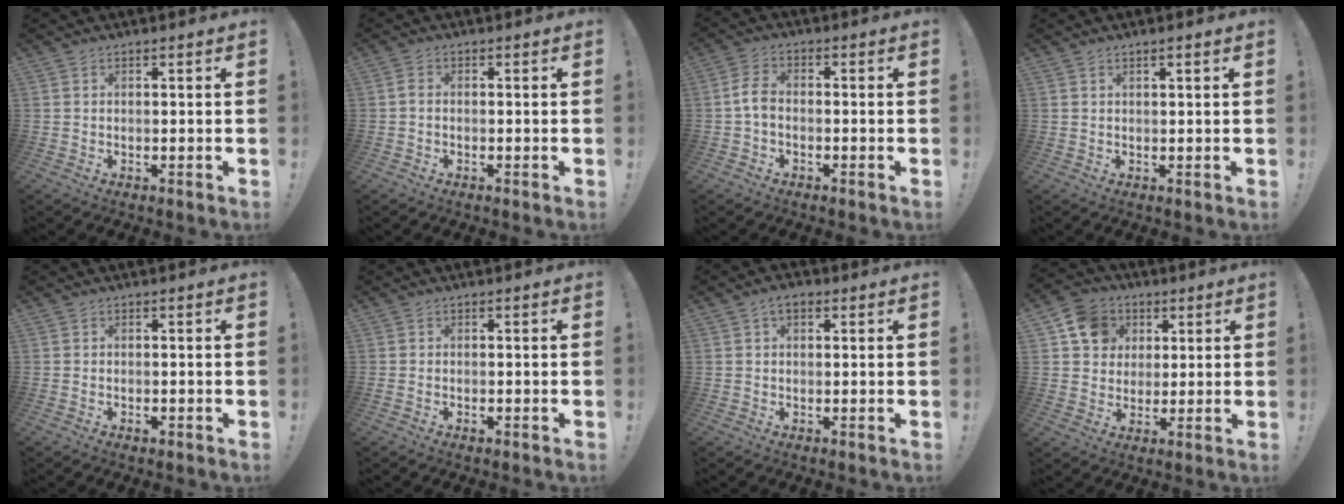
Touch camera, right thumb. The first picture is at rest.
{"total": 1.5, "force": [-0.6, 0.8, 1.1], "torque": [-0.018, 0.006, -0.012]}
{"total": 5.5, "force": [-1.1, 3.5, 4.1], "torque": [-0.082, 0.012, -0.019]}
{"total": 1.4, "force": [0.8, 0.0, 1.1], "torque": [-0.015, -0.003, 0.011]}
{"total": 0.8, "force": [-0.6, 0.3, 0.4], "torque": [-0.005, 0.002, -0.011]}
{"total": 0.7, "force": [-0.5, 0.3, 0.4], "torque": [-0.007, 0.001, -0.010]}
{"total": 3.6, "force": [1.4, 2.1, 2.6], "torque": [-0.036, -0.001, 0.025]}
{"total": 11.8, "force": [4.1, 10.2, 4.0], "torque": [-0.046, -0.013, 0.084]}